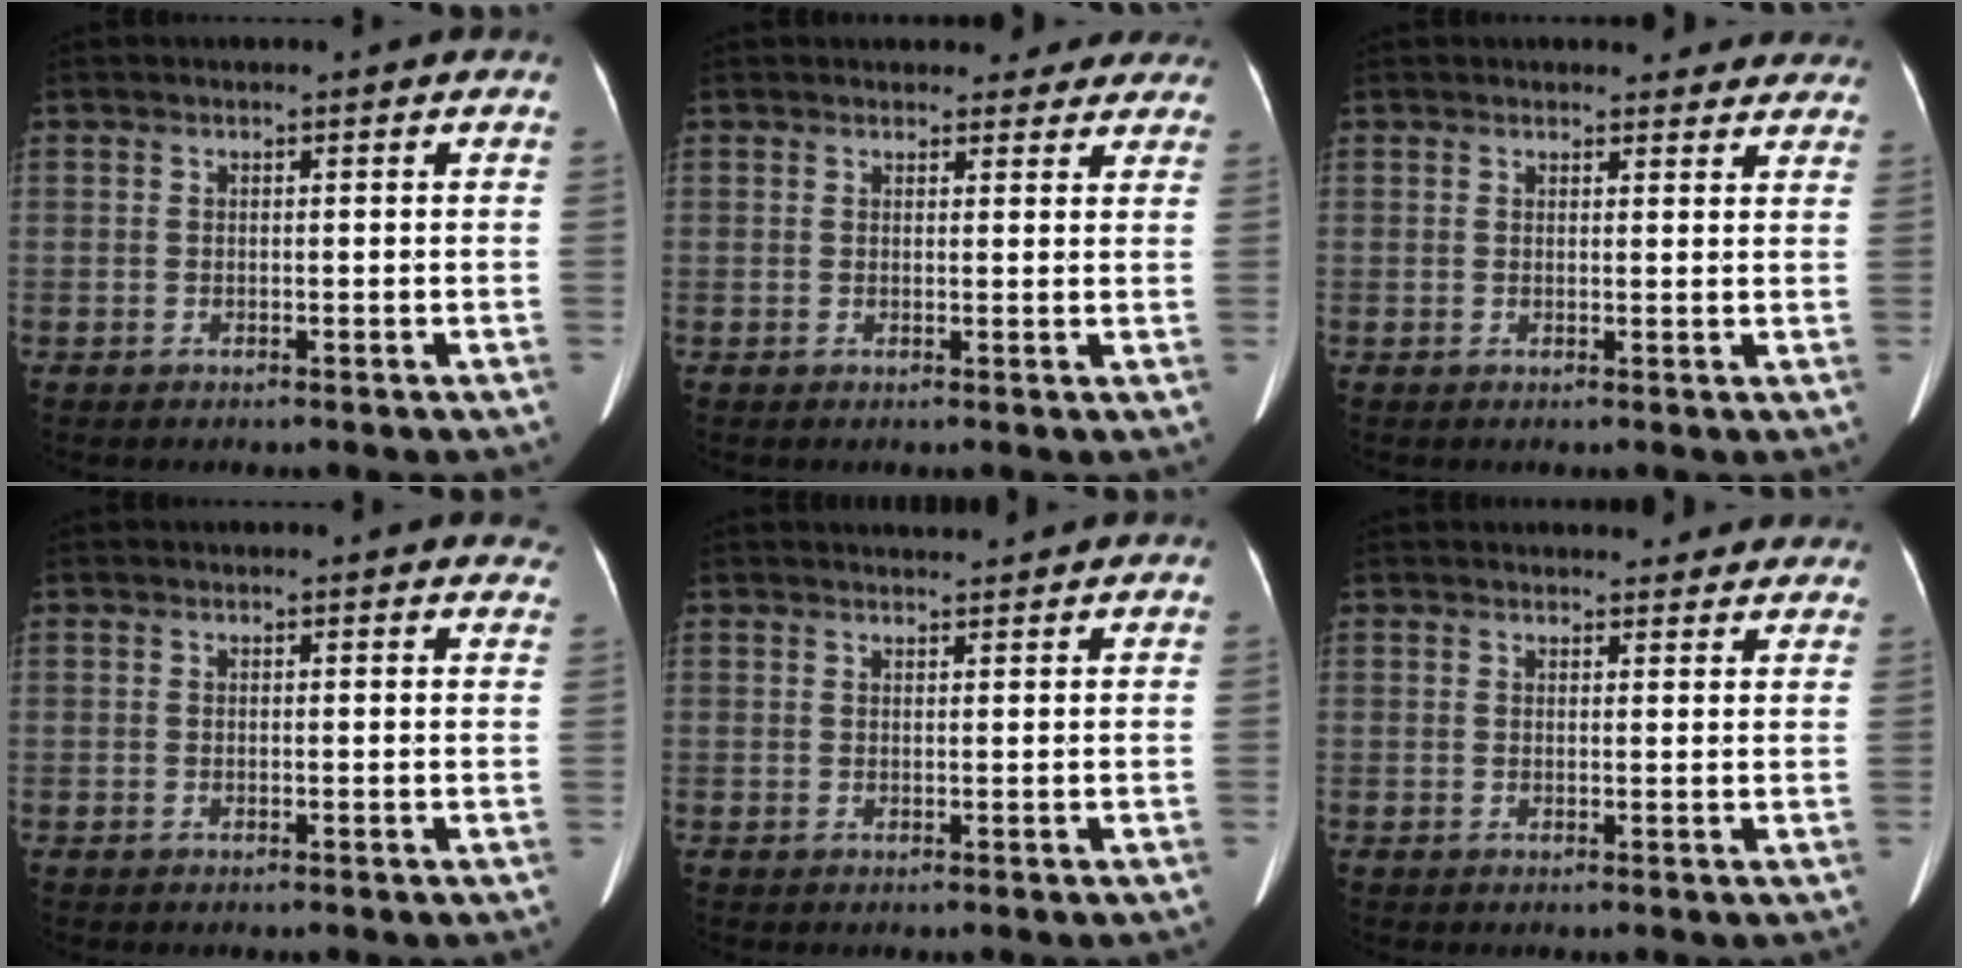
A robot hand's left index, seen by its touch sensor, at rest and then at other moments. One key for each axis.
{"total": 6.6, "fx": 5.9, "fy": 2.7, "fz": 1.0, "tx": 0.018, "ty": 0.004, "tz": 0.051}
{"total": 6.1, "fx": 5.7, "fy": 2.0, "fz": 1.0, "tx": 0.013, "ty": -0.002, "tz": 0.046}
{"total": 4.6, "fx": 4.3, "fy": 1.5, "fz": 0.7, "tx": 0.012, "ty": -0.003, "tz": 0.023}
{"total": 2.0, "fx": 2.0, "fy": -0.1, "fz": 0.2, "tx": -0.003, "ty": 0.013, "tz": 0.035}
{"total": 7.0, "fx": 6.4, "fy": 2.2, "fz": 1.8, "tx": -0.003, "ty": 0.009, "tz": 0.063}